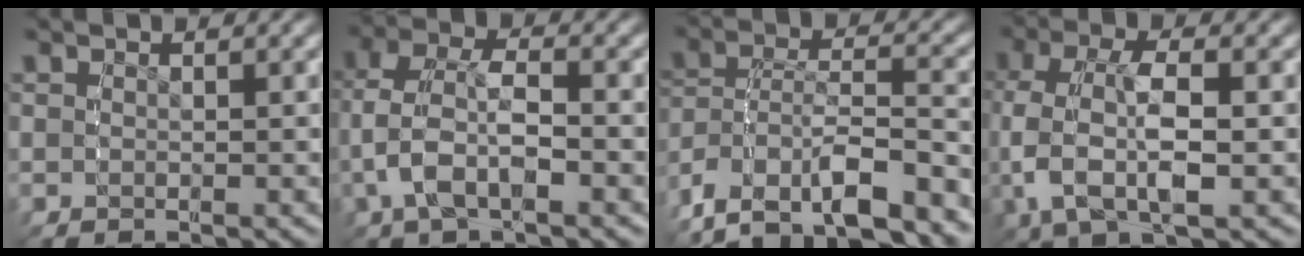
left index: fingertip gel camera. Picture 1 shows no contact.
{"total": 5.5, "force": [-0.7, 3.7, 4.1], "torque": [-0.093, -0.011, -0.008]}
{"total": 10.8, "force": [-7.5, 6.3, 4.6], "torque": [-0.103, -0.031, -0.112]}
{"total": 7.6, "force": [-0.1, 4.9, 5.9], "torque": [-0.144, -0.007, -0.001]}